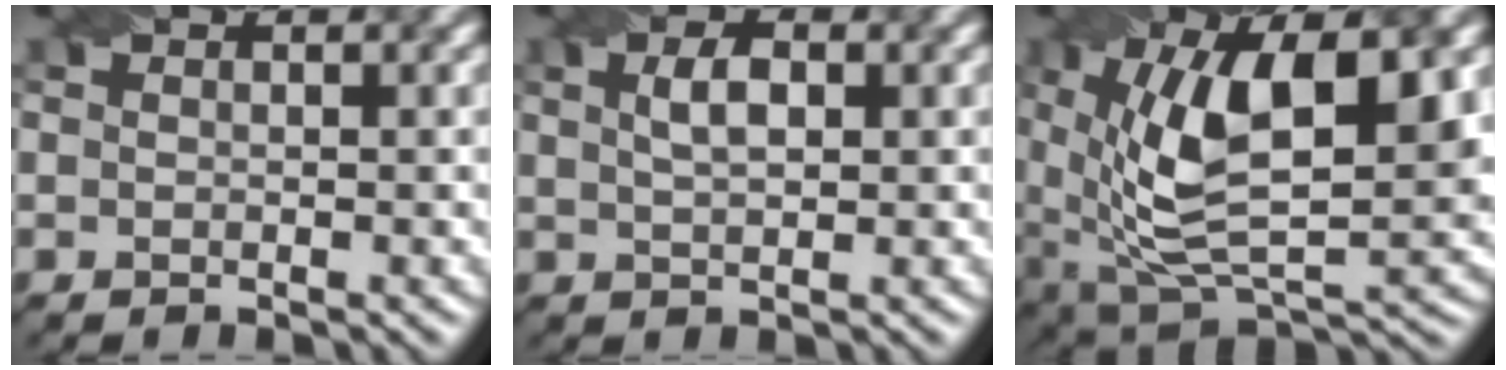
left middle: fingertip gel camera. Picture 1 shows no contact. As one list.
[{"total": 2.7, "force": [0.9, 1.3, 2.2], "torque": [-0.046, 0.003, 0.018]}, {"total": 13.0, "force": [2.6, 6.0, 11.2], "torque": [-0.200, -0.008, 0.043]}]